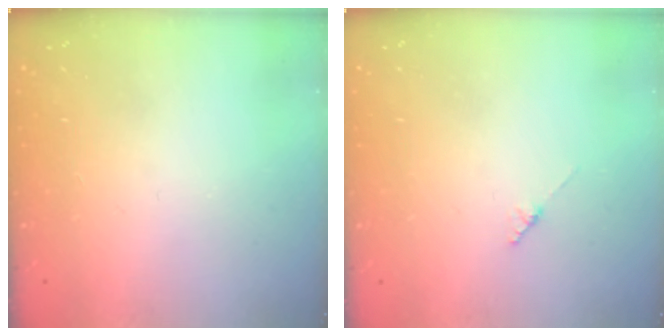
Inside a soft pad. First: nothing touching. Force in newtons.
{"total": 1.8, "press": 1.7, "slide": 0.3}